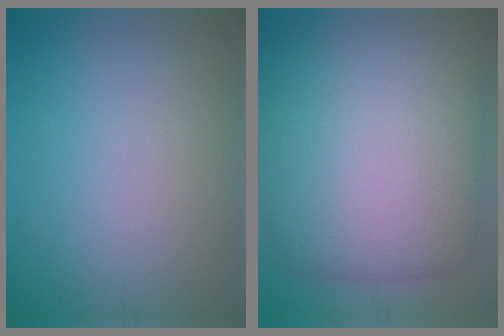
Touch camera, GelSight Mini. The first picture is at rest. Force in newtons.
{"total": 14.0, "press": 14.0, "slide": 0.4}